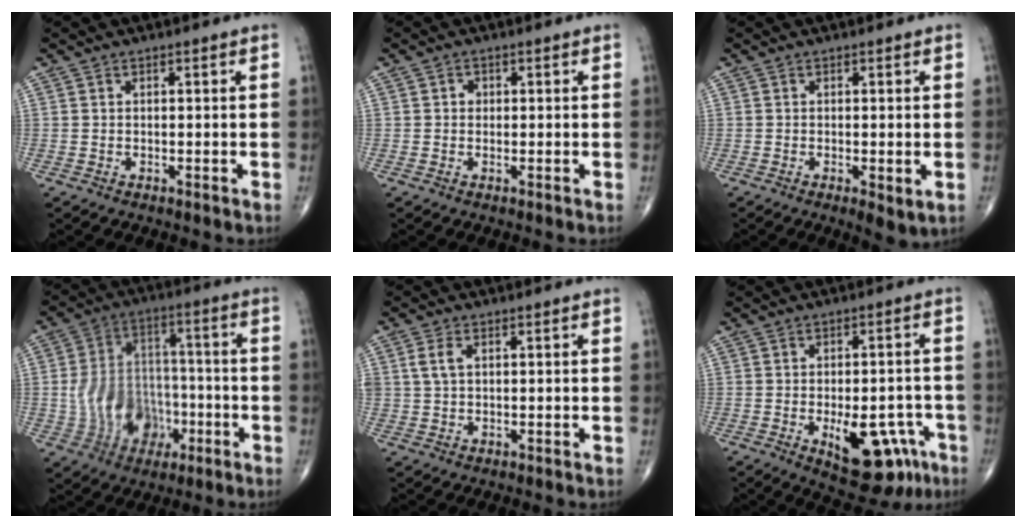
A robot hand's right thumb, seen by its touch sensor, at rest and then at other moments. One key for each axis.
{"total": 1.3, "fx": 0.1, "fy": 1.2, "fz": 0.5, "tx": -0.001, "ty": 0.003, "tz": -0.001}
{"total": 3.6, "fx": -0.9, "fy": 1.2, "fz": 3.3, "tx": -0.055, "ty": -0.013, "tz": -0.014}
{"total": 13.1, "fx": -3.5, "fy": 10.3, "fz": 7.3, "tx": -0.092, "ty": 0.041, "tz": -0.053}
{"total": 3.1, "fx": 0.9, "fy": 1.9, "fz": 2.3, "tx": -0.050, "ty": 0.003, "tz": 0.020}
{"total": 13.7, "fx": -5.6, "fy": 6.8, "fz": 10.4, "tx": -0.111, "ty": 0.021, "tz": -0.063}